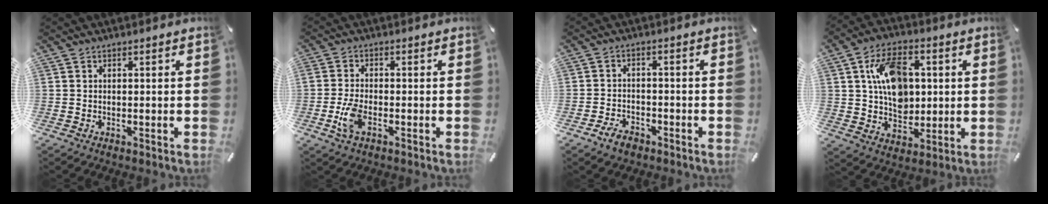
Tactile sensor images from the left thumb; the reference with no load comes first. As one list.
[{"total": 5.8, "force": [-1.9, 2.6, 4.8], "torque": [-0.112, -0.006, -0.036]}, {"total": 4.4, "force": [-3.1, 2.5, 1.9], "torque": [-0.040, 0.016, -0.059]}, {"total": 13.5, "force": [2.5, 9.8, 8.9], "torque": [-0.141, 0.014, 0.051]}]